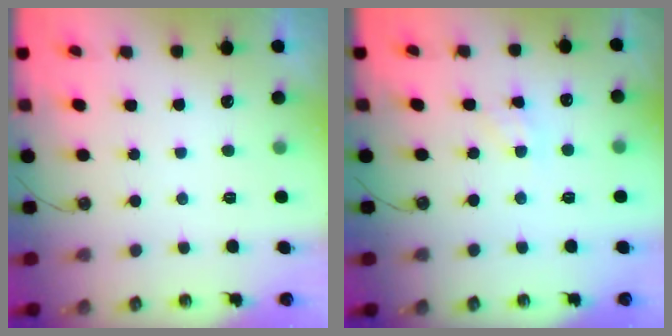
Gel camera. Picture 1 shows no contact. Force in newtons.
{"total": 4.3, "press": 4.3, "slide": 0.6}